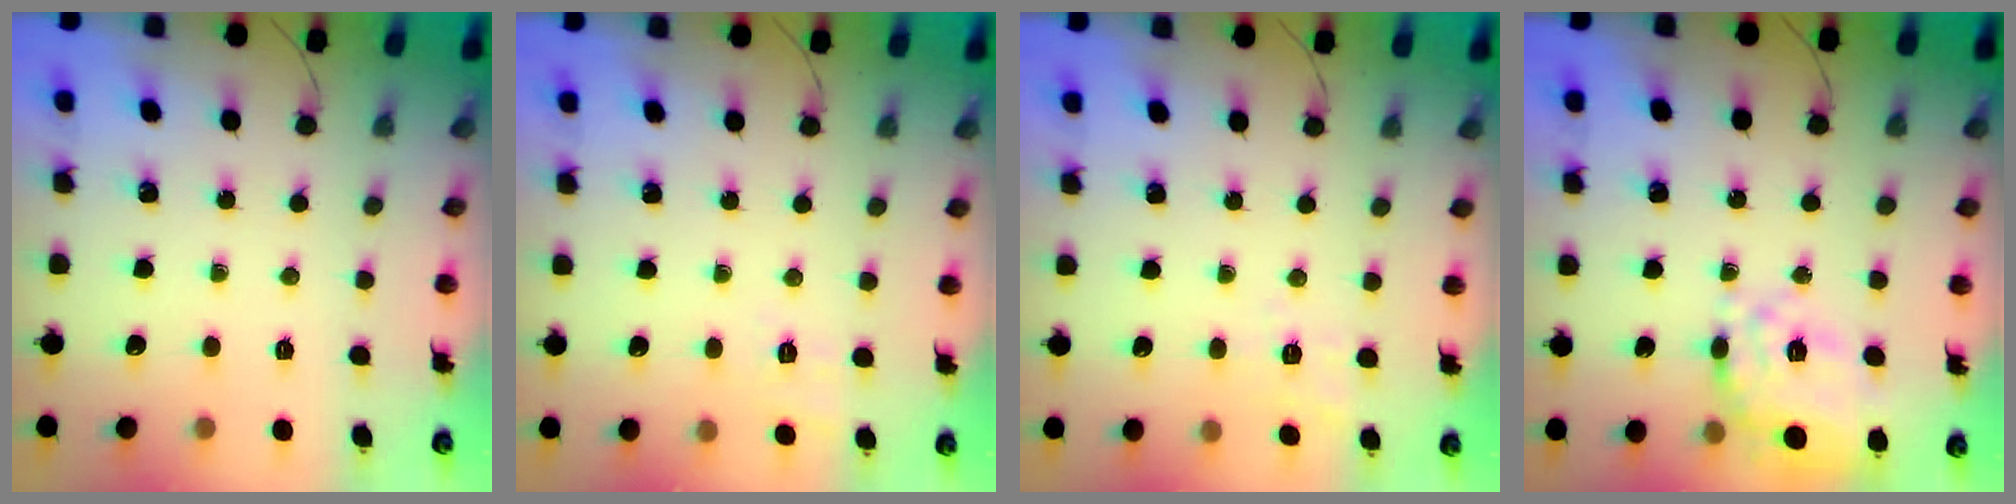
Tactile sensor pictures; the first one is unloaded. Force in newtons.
{"total": 2.3, "press": 0.9, "slide": 2.1}
{"total": 4.8, "press": 4.3, "slide": 2.0}
{"total": 14.1, "press": 13.9, "slide": 2.4}